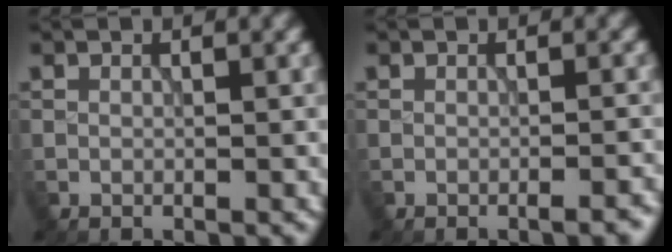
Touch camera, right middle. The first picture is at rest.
{"total": 1.7, "force": [-0.8, 0.5, 1.3], "torque": [-0.010, 0.001, -0.015]}